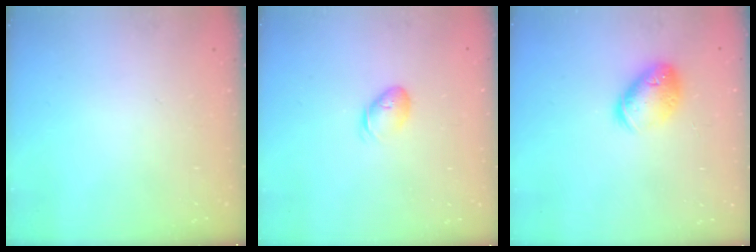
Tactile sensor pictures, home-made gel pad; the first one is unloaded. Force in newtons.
{"total": 7.4, "press": 7.3, "slide": 1.2}
{"total": 12.7, "press": 12.6, "slide": 1.9}